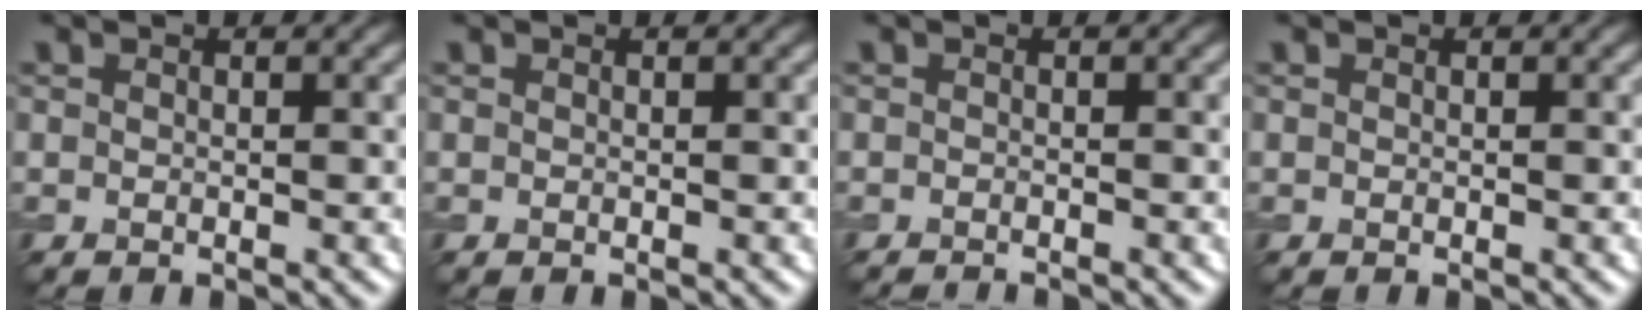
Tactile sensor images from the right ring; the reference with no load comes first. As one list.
[{"total": 0.0}, {"total": 1.2, "force": [-1.1, 0.1, 0.3], "torque": [0.003, -0.006, -0.019]}, {"total": 0.0}]